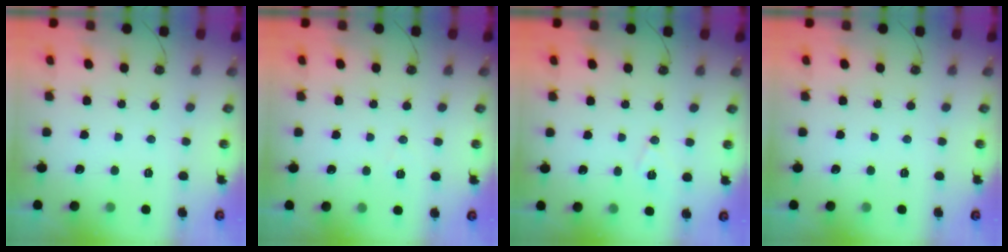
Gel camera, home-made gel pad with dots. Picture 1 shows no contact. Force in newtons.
{"total": 5.6, "press": 3.4, "slide": 4.4}
{"total": 7.5, "press": 6.1, "slide": 4.5}
{"total": 0.0}